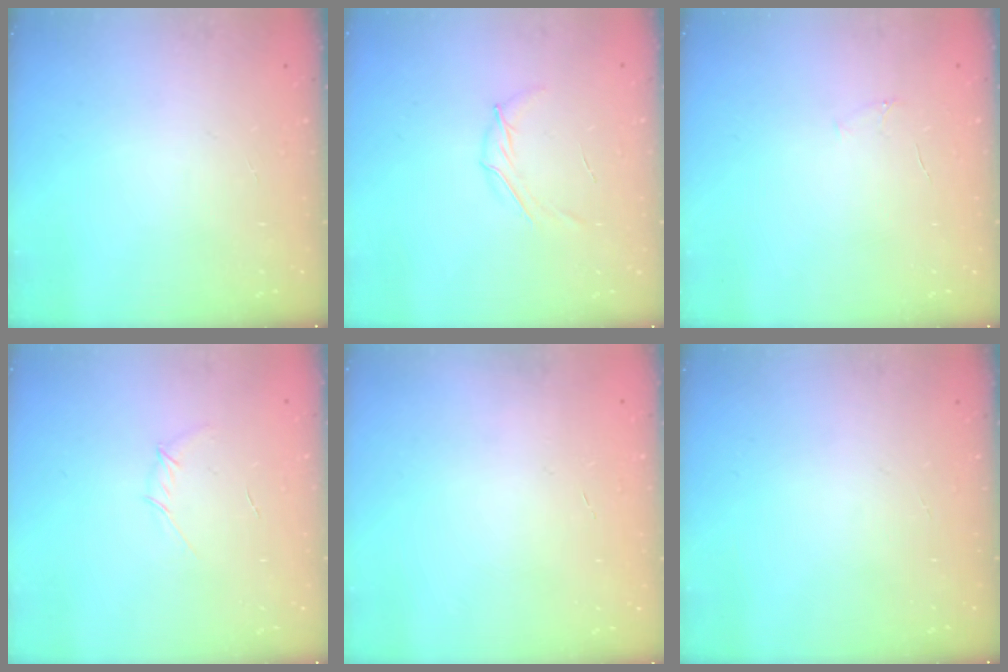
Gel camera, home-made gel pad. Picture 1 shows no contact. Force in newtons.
{"total": 5.2, "press": 5.0, "slide": 1.3}
{"total": 4.0, "press": 3.8, "slide": 1.1}
{"total": 3.7, "press": 3.7, "slide": 0.6}
{"total": 0.0}
{"total": 0.0}